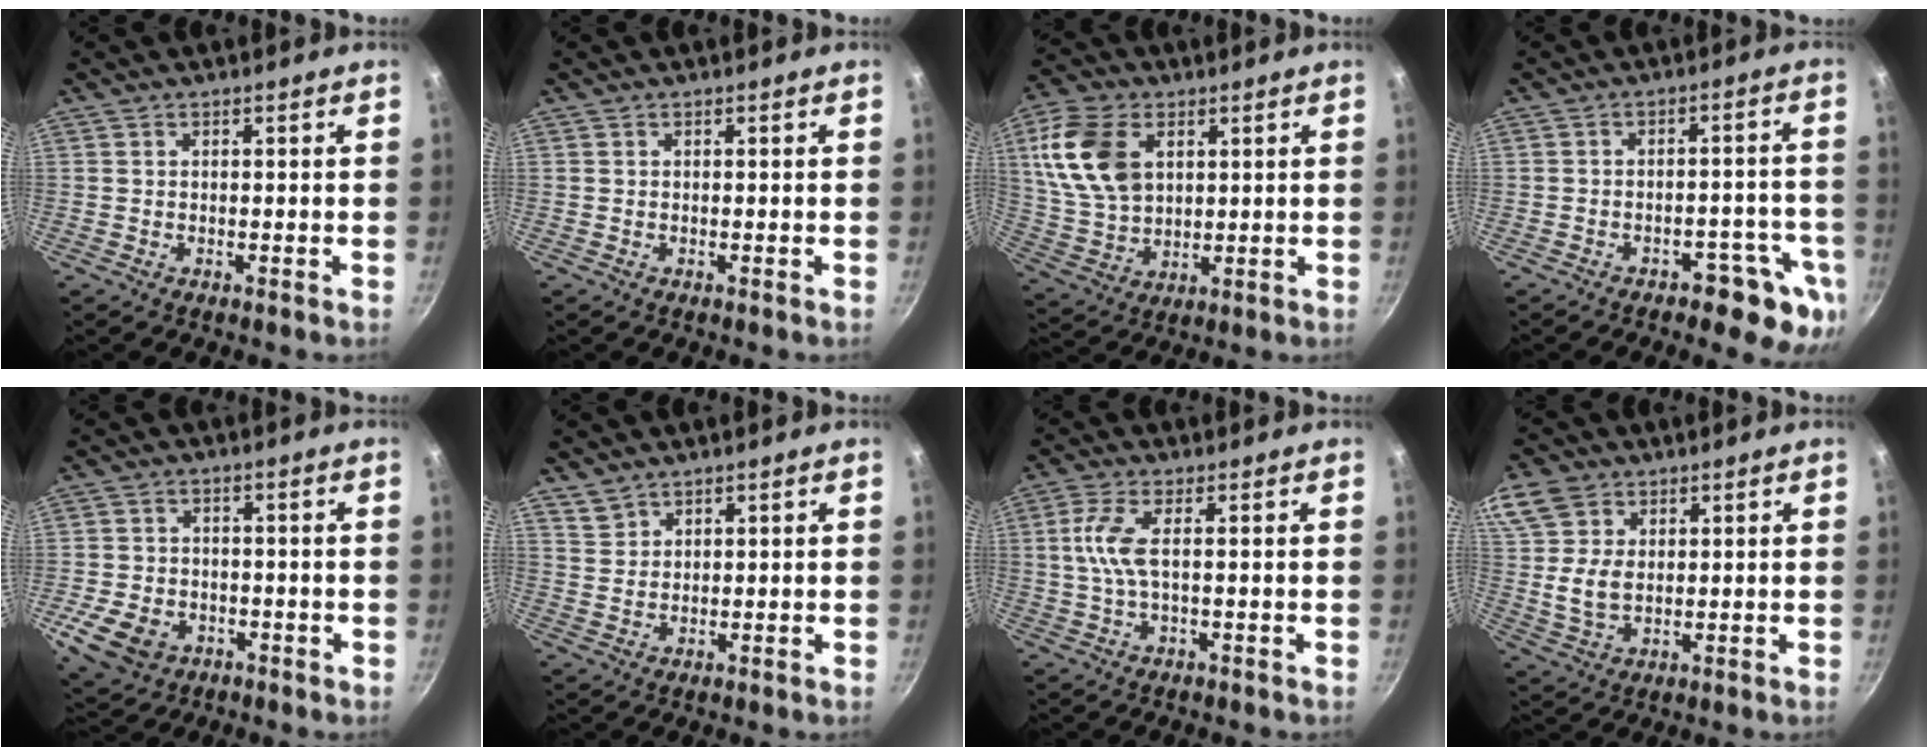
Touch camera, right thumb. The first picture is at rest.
{"total": 0.0}
{"total": 14.8, "force": [4.5, 9.8, 10.2], "torque": [-0.182, -0.008, 0.092]}
{"total": 9.6, "force": [-5.0, 4.6, 6.8], "torque": [-0.032, 0.042, -0.056]}
{"total": 10.0, "force": [-3.4, 7.5, 5.6], "torque": [-0.100, 0.016, -0.050]}
{"total": 3.0, "force": [2.5, 1.6, 0.5], "torque": [0.002, -0.001, 0.054]}
{"total": 5.7, "force": [0.4, 1.7, 5.4], "torque": [-0.129, 0.008, 0.007]}
{"total": 12.4, "force": [4.4, 9.1, 7.2], "torque": [-0.141, -0.007, 0.083]}